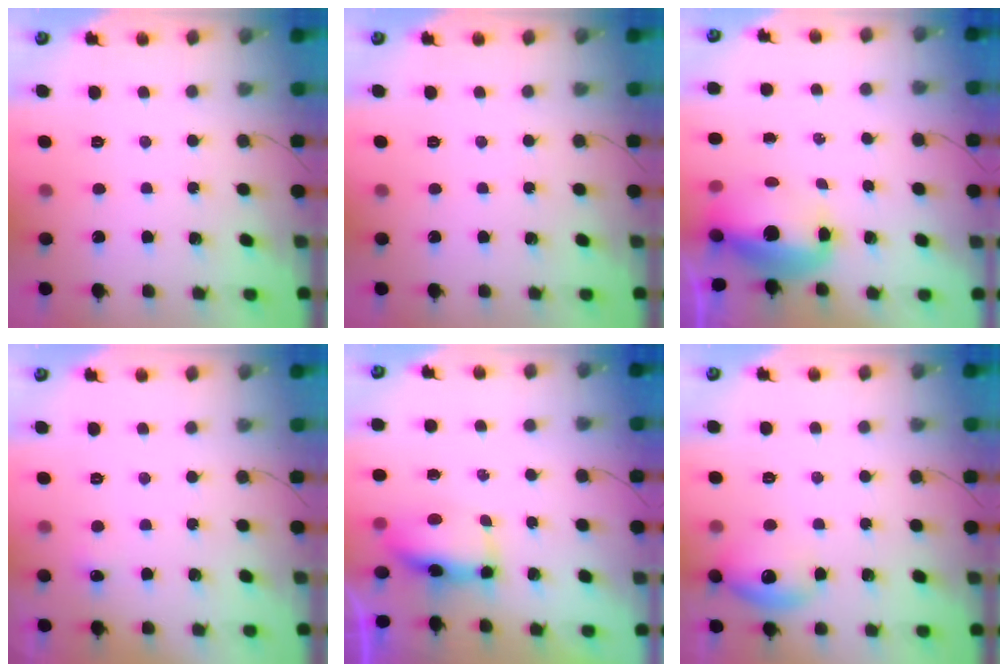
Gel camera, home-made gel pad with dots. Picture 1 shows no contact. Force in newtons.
{"total": 0.0}
{"total": 11.4, "press": 11.1, "slide": 2.6}
{"total": 3.4, "press": 3.3, "slide": 0.9}
{"total": 7.0, "press": 6.9, "slide": 1.1}
{"total": 10.3, "press": 10.2, "slide": 1.5}